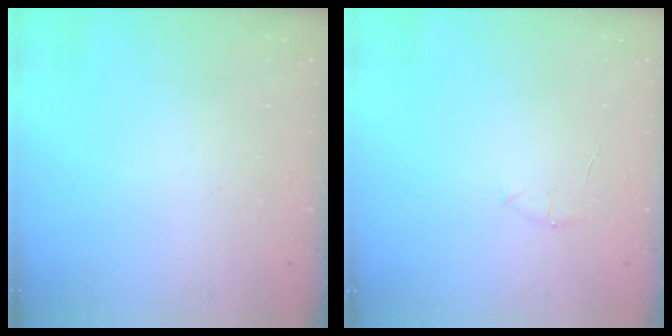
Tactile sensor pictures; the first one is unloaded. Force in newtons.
{"total": 4.2, "press": 4.0, "slide": 1.1}